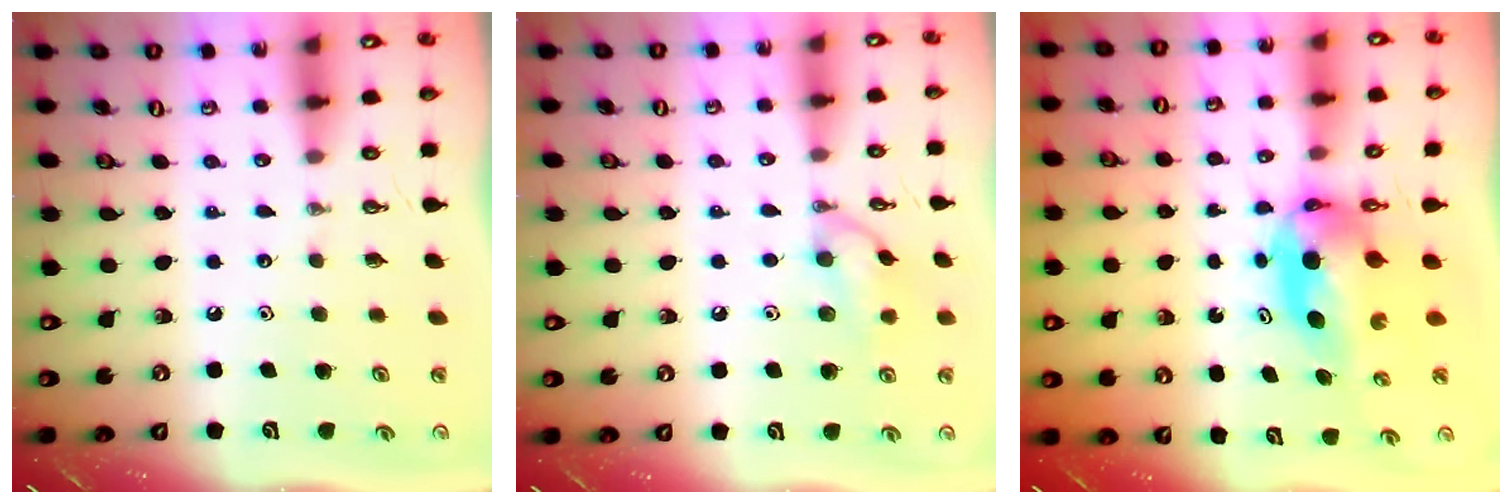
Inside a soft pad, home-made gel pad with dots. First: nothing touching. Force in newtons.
{"total": 10.6, "press": 8.6, "slide": 6.3}
{"total": 6.0, "press": 5.9, "slide": 1.1}